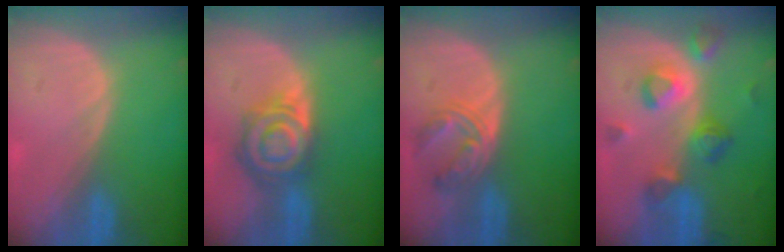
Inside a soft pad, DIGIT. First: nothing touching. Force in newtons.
{"total": 8.0, "press": 7.1, "slide": 3.7}
{"total": 5.4, "press": 5.3, "slide": 1.4}
{"total": 7.9, "press": 7.6, "slide": 2.0}